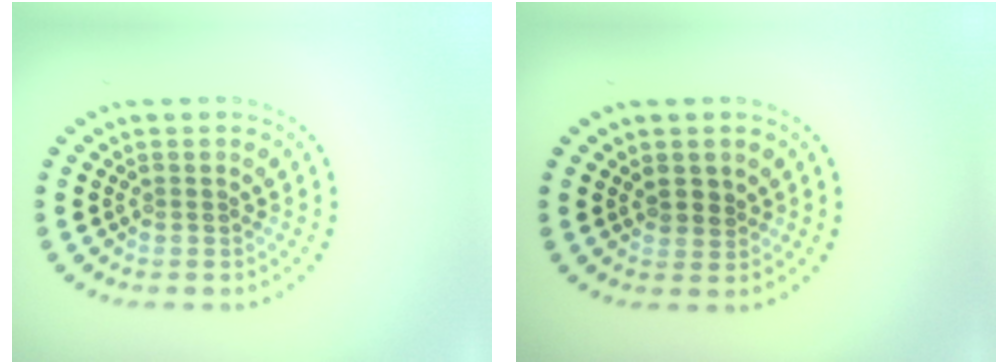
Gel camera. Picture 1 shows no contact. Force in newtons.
{"total": 1.2, "press": 1.0, "slide": 0.6}